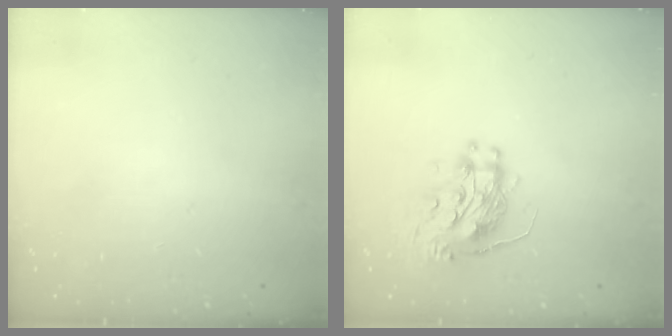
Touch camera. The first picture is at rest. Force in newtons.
{"total": 10.7, "press": 10.6, "slide": 1.2}